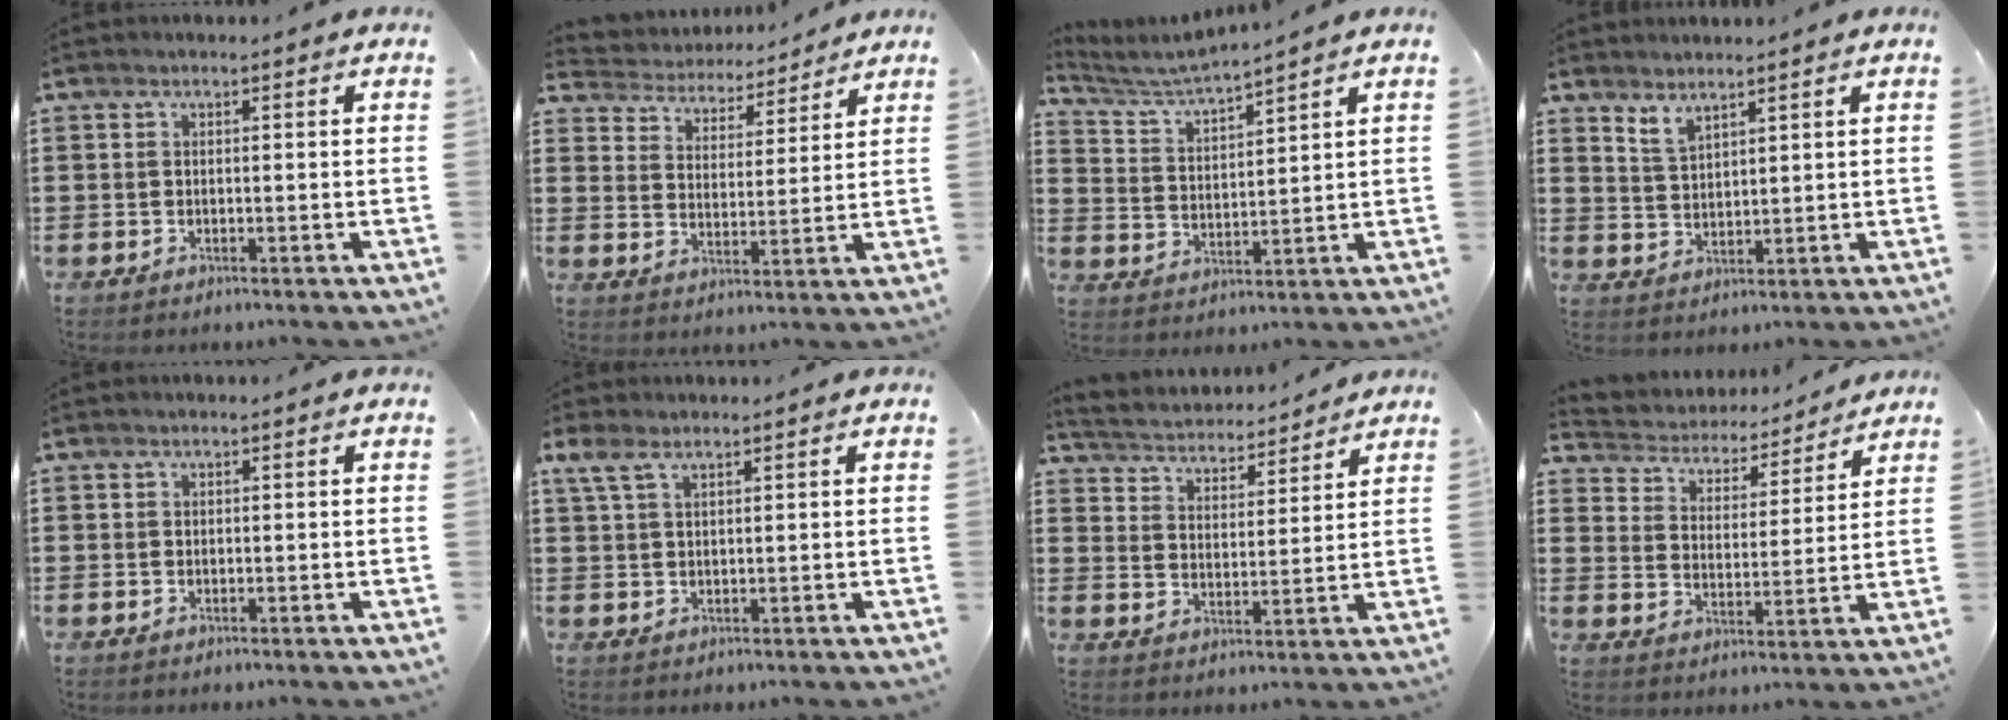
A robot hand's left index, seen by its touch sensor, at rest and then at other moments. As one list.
[{"total": 4.1, "force": [4.1, 0.4, -0.3], "torque": [-0.023, -0.033, 0.066]}, {"total": 3.8, "force": [3.6, -0.6, 1.2], "torque": [-0.040, -0.025, 0.057]}, {"total": 2.9, "force": [2.5, 0.8, 1.2], "torque": [-0.028, 0.000, 0.047]}, {"total": 0.0}, {"total": 2.8, "force": [1.5, 1.1, 2.1], "torque": [-0.048, 0.005, 0.027]}, {"total": 3.6, "force": [3.5, 0.3, -0.3], "torque": [-0.019, -0.031, 0.056]}, {"total": 4.0, "force": [4.0, 0.5, 0.0], "torque": [-0.027, -0.034, 0.063]}]